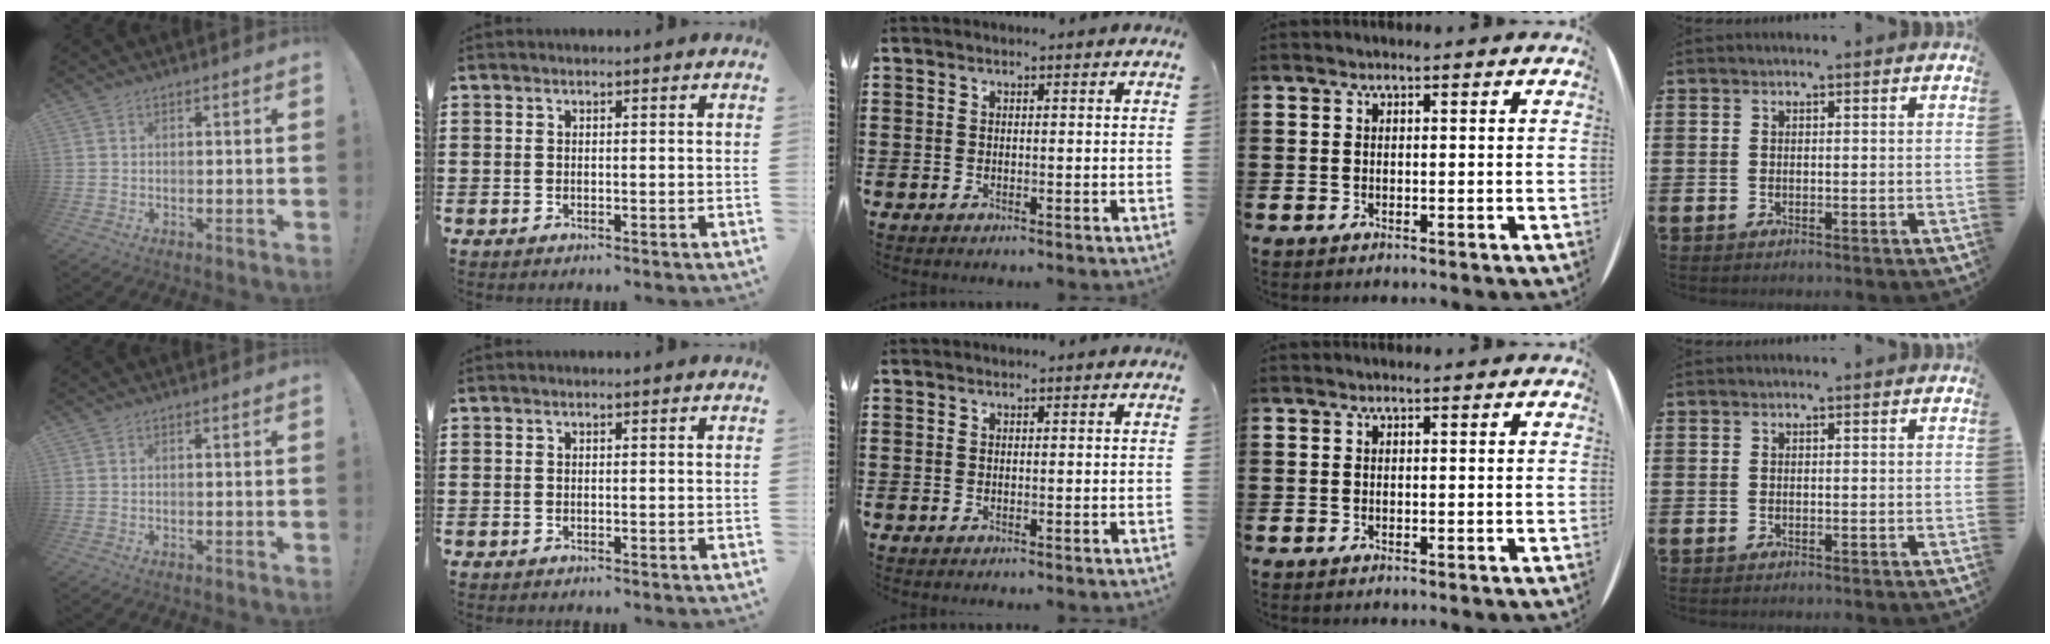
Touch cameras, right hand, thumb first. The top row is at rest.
{}